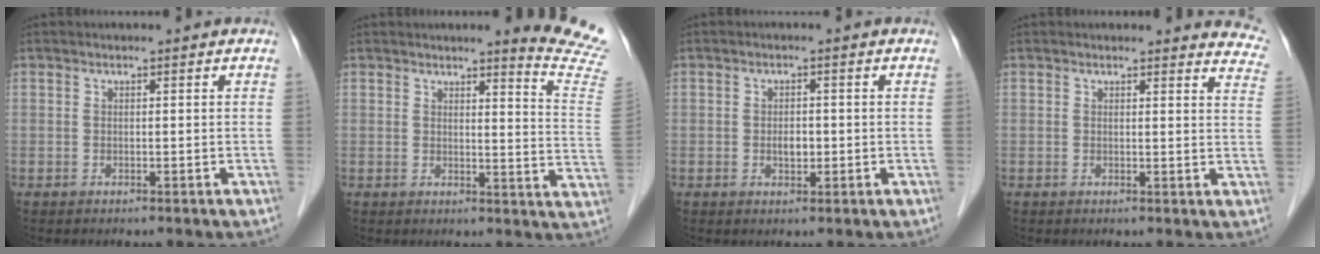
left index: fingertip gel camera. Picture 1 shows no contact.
{"total": 10.8, "force": [10.1, -1.4, 3.6], "torque": [-0.031, -0.098, 0.087]}
{"total": 2.0, "force": [-0.3, 1.2, 1.6], "torque": [-0.027, 0.002, -0.003]}
{"total": 8.3, "force": [8.1, 1.6, 1.0], "torque": [0.029, -0.043, 0.045]}